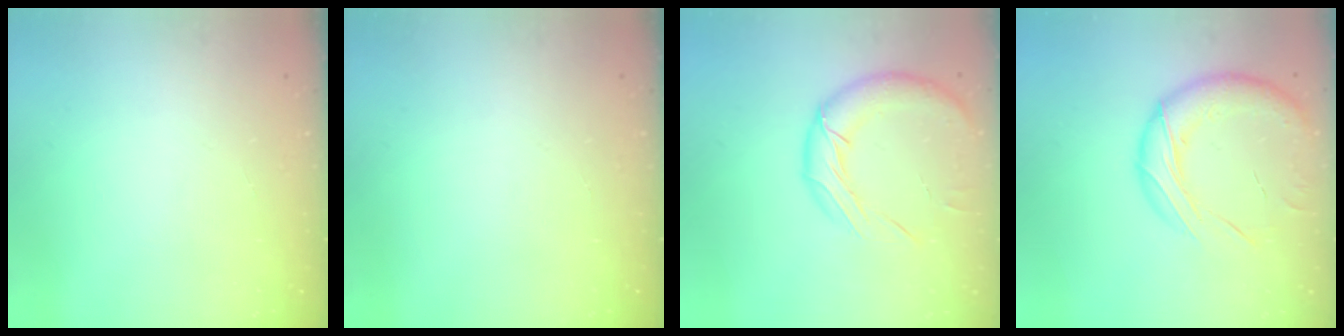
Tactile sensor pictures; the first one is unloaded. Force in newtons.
{"total": 0.0}
{"total": 15.6, "press": 15.4, "slide": 2.7}
{"total": 18.1, "press": 17.9, "slide": 2.8}